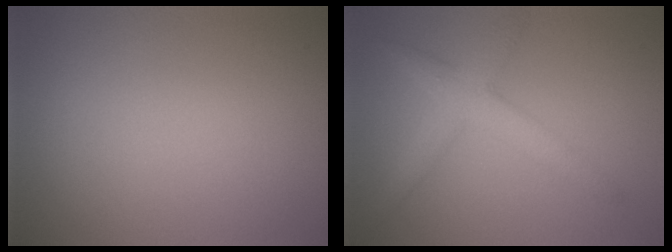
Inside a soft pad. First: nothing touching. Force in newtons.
{"total": 3.6, "press": 3.6, "slide": 0.0}